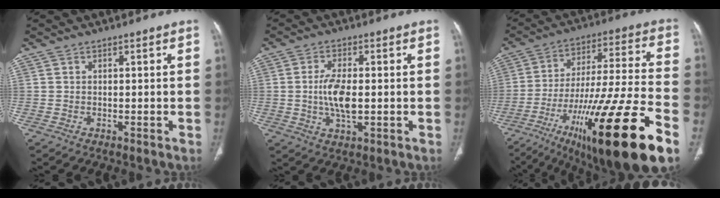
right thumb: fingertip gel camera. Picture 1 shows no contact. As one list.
[{"total": 7.1, "force": [-0.2, 3.0, 6.4], "torque": [-0.133, -0.004, -0.005]}, {"total": 31.0, "force": [-15.4, 5.5, 26.4], "torque": [-0.414, 0.038, -0.242]}]